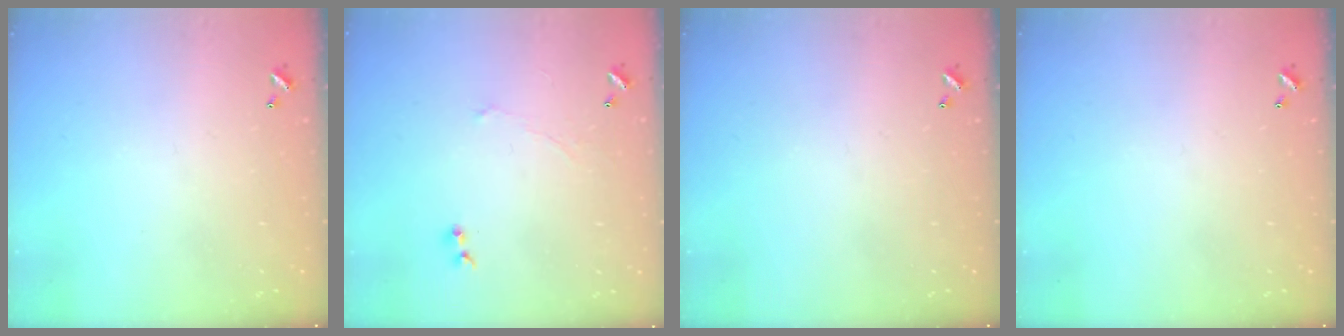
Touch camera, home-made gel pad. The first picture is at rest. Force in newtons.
{"total": 0.8, "press": 0.4, "slide": 0.7}
{"total": 0.0}
{"total": 0.0}